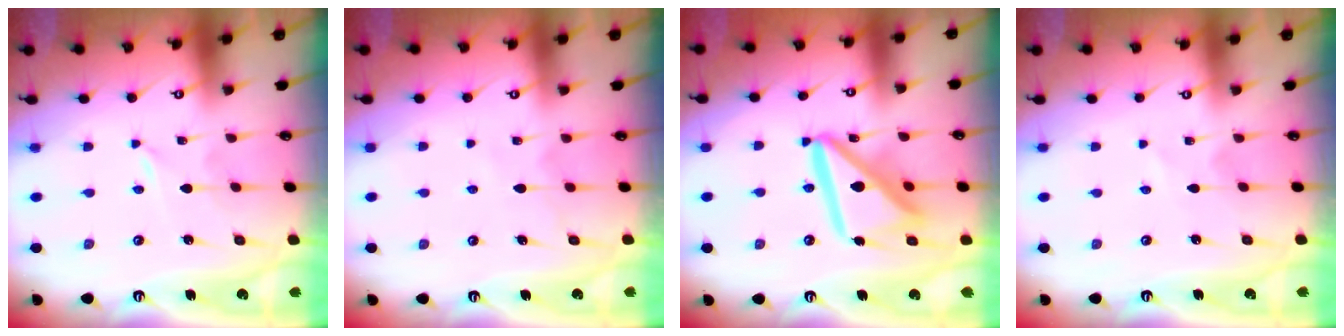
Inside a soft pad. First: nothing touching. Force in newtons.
{"total": 4.8, "press": 4.8, "slide": 0.5}
{"total": 16.0, "press": 15.9, "slide": 1.7}
{"total": 0.5, "press": 0.5, "slide": 0.1}